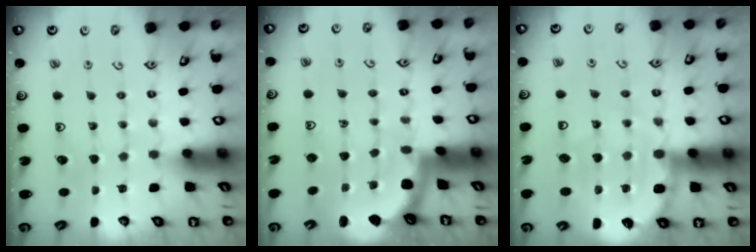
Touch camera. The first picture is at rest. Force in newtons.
{"total": 1.7, "press": 1.6, "slide": 0.1}
{"total": 9.3, "press": 9.0, "slide": 2.1}